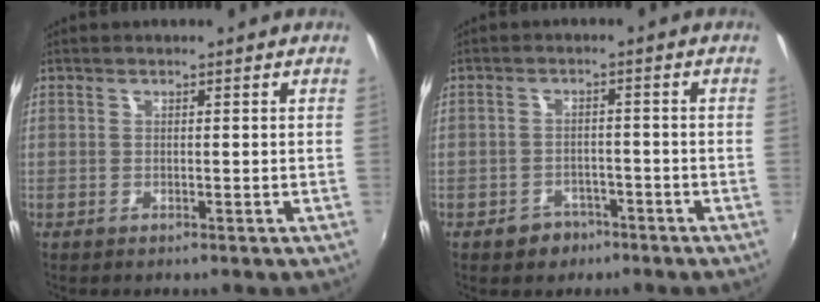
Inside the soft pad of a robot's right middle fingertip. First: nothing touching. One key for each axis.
{"total": 4.4, "fx": -3.0, "fy": 3.2, "fz": 0.8, "tx": -0.030, "ty": 0.007, "tz": -0.038}